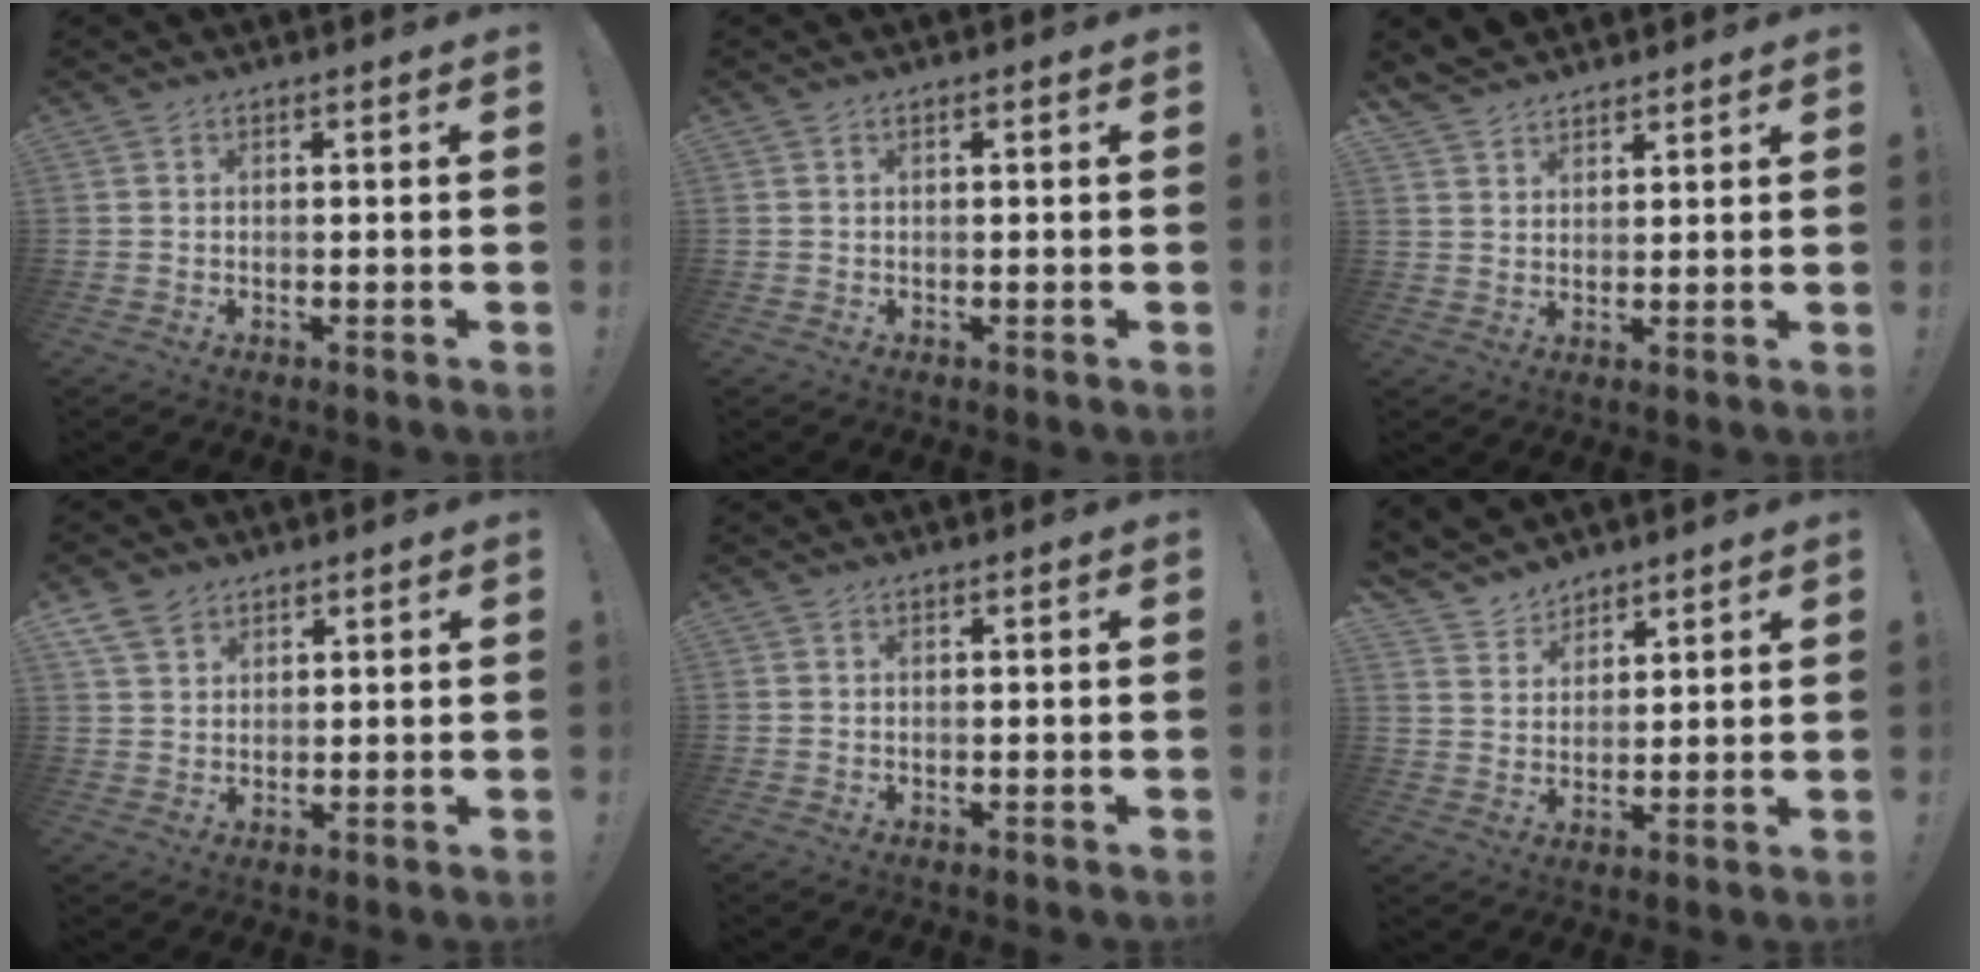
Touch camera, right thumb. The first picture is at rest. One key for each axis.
{"total": 0.0}
{"total": 5.1, "fx": 4.6, "fy": 2.1, "fz": 0.7, "tx": -0.012, "ty": -0.033, "tz": 0.087}
{"total": 5.4, "fx": 3.7, "fy": 3.5, "fz": 1.8, "tx": -0.033, "ty": -0.016, "tz": 0.074}
{"total": 0.0}
{"total": 7.8, "fx": 6.5, "fy": 4.3, "fz": 0.9, "tx": -0.025, "ty": -0.052, "tz": 0.129}